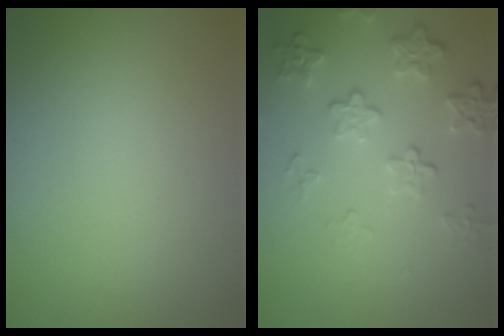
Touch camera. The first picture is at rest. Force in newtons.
{"total": 4.2, "press": 3.1, "slide": 2.8}